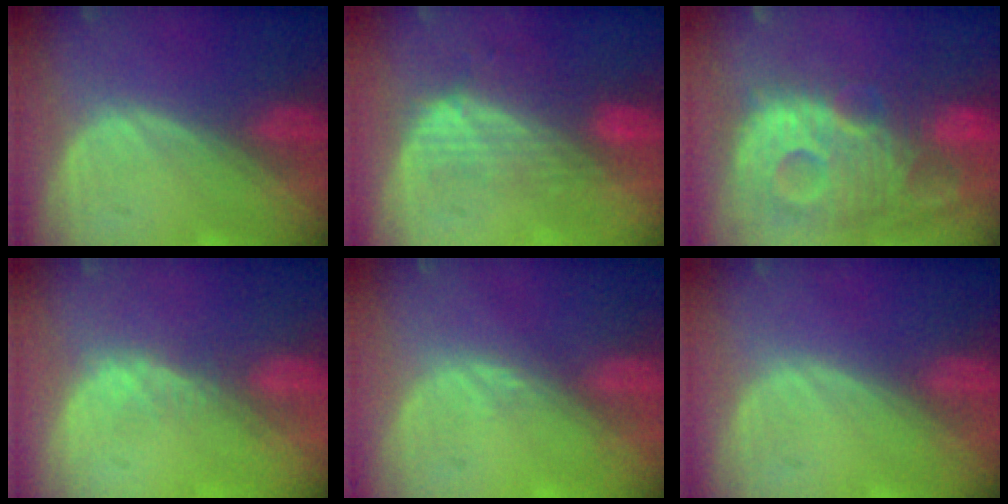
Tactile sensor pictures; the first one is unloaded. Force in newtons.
{"total": 7.6, "press": 6.8, "slide": 3.3}
{"total": 13.8, "press": 12.0, "slide": 6.8}
{"total": 2.1, "press": 1.5, "slide": 1.4}
{"total": 0.9, "press": 0.8, "slide": 0.3}
{"total": 0.0}